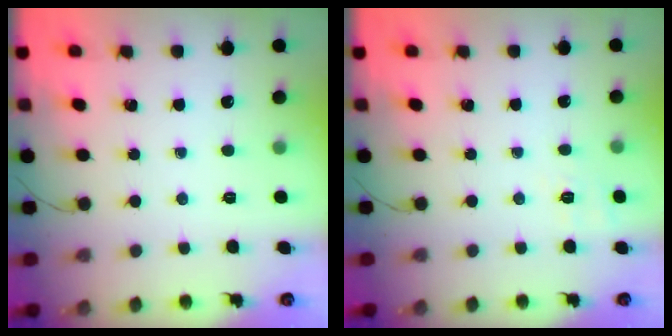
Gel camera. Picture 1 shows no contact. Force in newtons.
{"total": 5.1, "press": 4.8, "slide": 1.8}